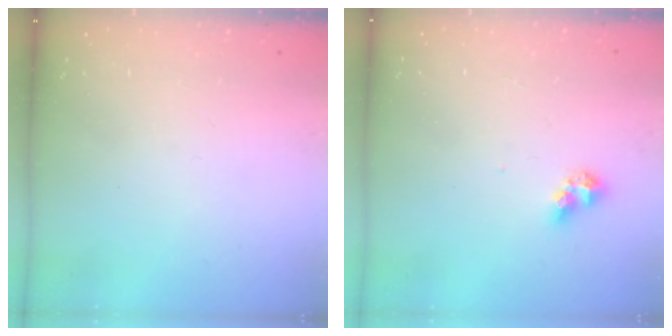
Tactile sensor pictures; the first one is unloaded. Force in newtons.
{"total": 6.7, "press": 6.7, "slide": 0.9}